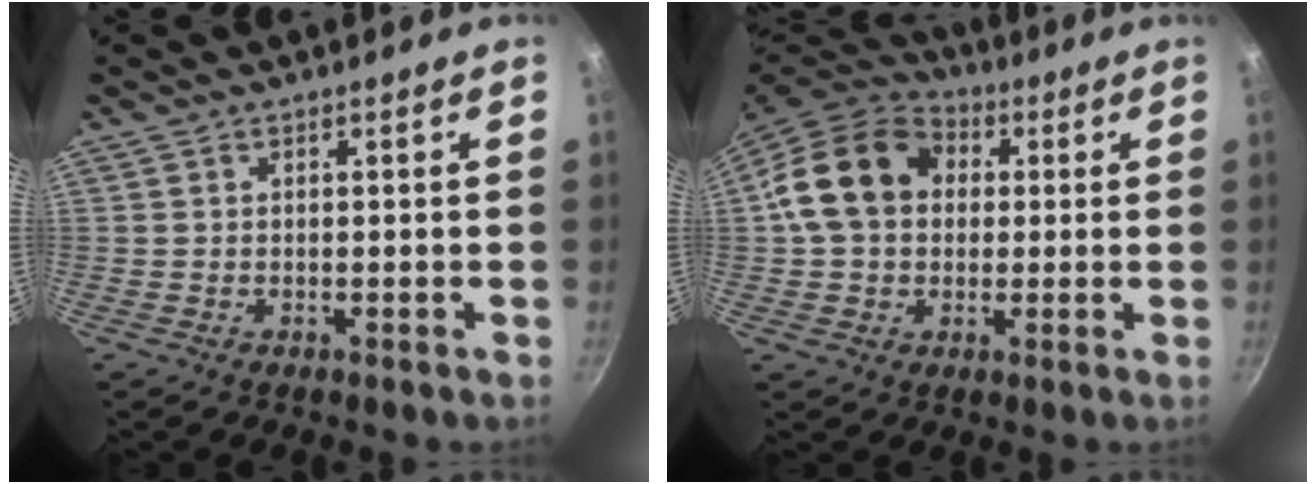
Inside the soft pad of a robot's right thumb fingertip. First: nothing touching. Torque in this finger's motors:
{"motor_torque": [-0.09, 2.27, 0.74, -0.76, 0.33]}